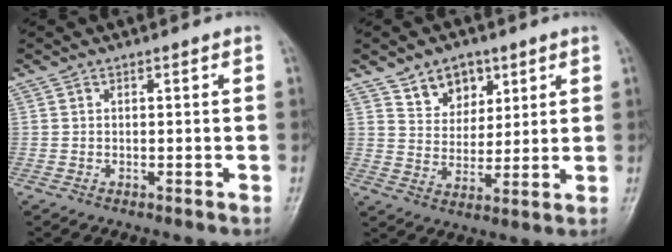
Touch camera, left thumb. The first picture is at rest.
{"total": 8.0, "force": [4.7, 5.6, 3.1], "torque": [-0.014, -0.027, 0.085]}